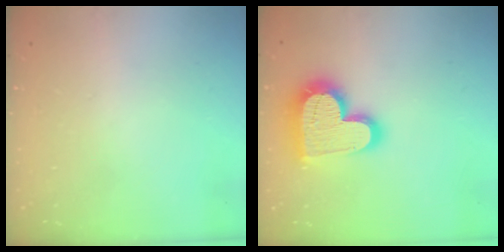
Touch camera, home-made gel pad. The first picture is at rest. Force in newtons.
{"total": 18.1, "press": 18.0, "slide": 1.1}